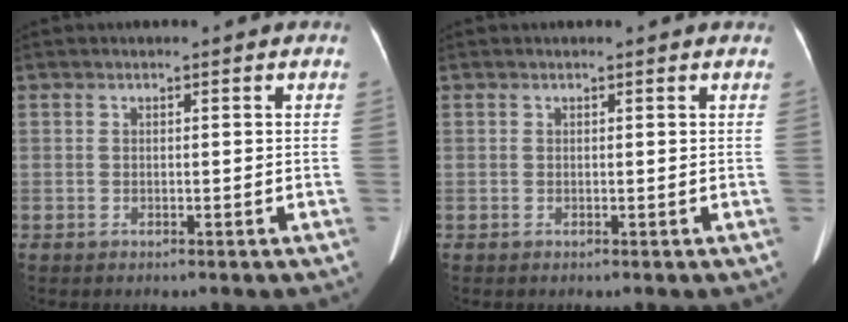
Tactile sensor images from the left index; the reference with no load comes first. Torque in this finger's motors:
{"motor_torque": [0.02, -0.01, -0.02, 0.02]}